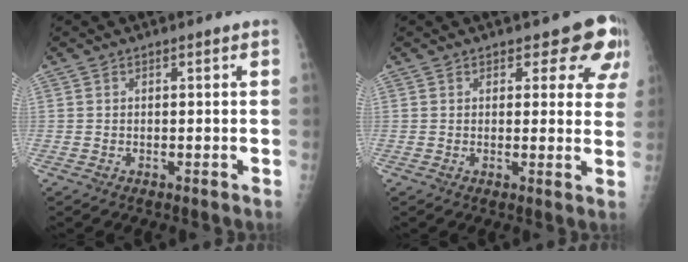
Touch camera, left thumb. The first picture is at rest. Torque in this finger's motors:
{"motor_torque": [0.07, 0.24, 0.07, -0.17, 0.08]}